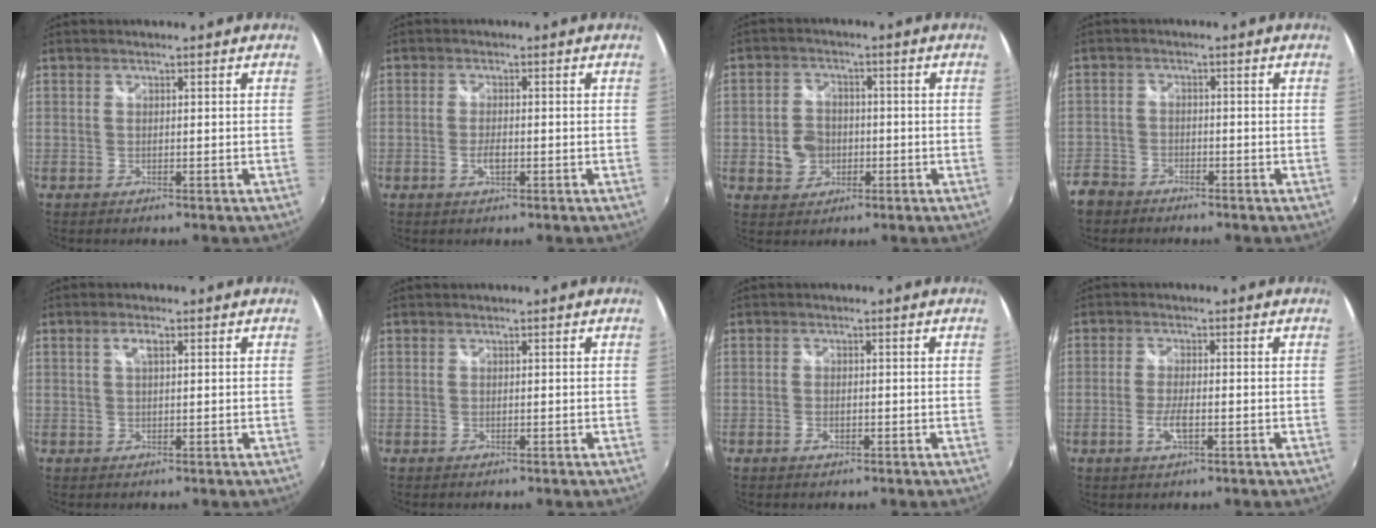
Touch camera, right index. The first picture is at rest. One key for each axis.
{"total": 2.3, "fx": -0.7, "fy": 1.0, "fz": 2.0, "tx": -0.040, "ty": 0.000, "tz": -0.012}
{"total": 5.8, "fx": -1.3, "fy": 5.0, "fz": 2.5, "tx": -0.052, "ty": 0.013, "tz": -0.019}
{"total": 5.7, "fx": -4.0, "fy": 4.0, "fz": 0.9, "tx": -0.040, "ty": 0.007, "tz": -0.082}
{"total": 2.1, "fx": 0.8, "fy": 0.7, "fz": 1.8, "tx": -0.033, "ty": 0.004, "tz": 0.012}
{"total": 0.0}
{"total": 1.4, "fx": -0.6, "fy": 0.9, "fz": 0.9, "tx": -0.018, "ty": 0.001, "tz": -0.009}
{"total": 3.6, "fx": -1.2, "fy": 0.9, "fz": 3.3, "tx": -0.074, "ty": -0.003, "tz": -0.024}